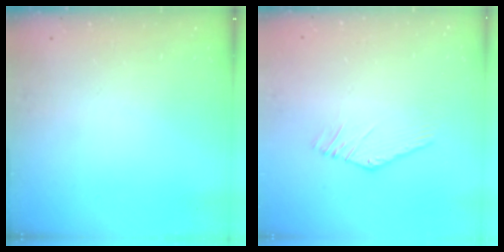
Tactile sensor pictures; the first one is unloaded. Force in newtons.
{"total": 3.0, "press": 3.0, "slide": 0.1}